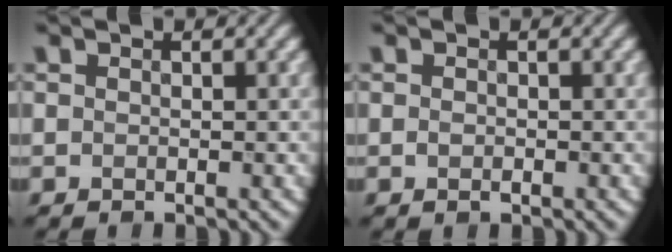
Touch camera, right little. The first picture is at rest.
{"total": 0.0}